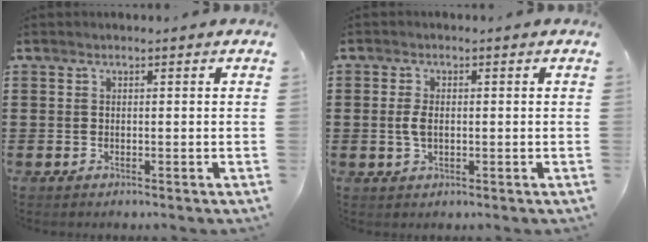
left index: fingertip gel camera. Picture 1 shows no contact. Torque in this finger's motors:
{"motor_torque": [0.60, 0.61, 0.23, 0.09]}